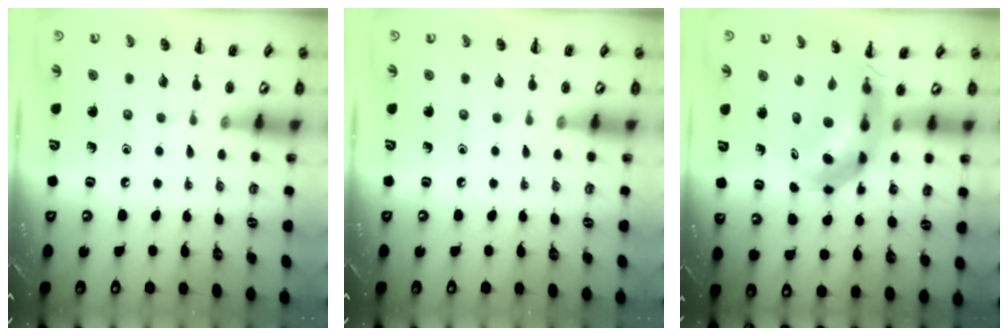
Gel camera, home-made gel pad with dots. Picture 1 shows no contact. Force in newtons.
{"total": 0.0}
{"total": 7.1, "press": 6.7, "slide": 2.2}